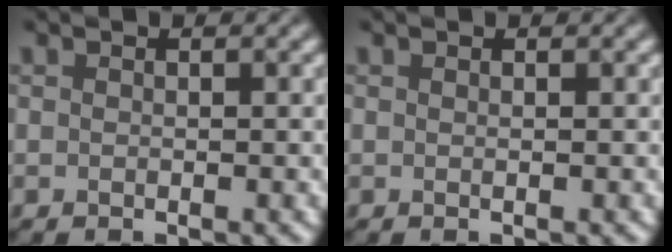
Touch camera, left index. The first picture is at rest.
{"total": 0.0}